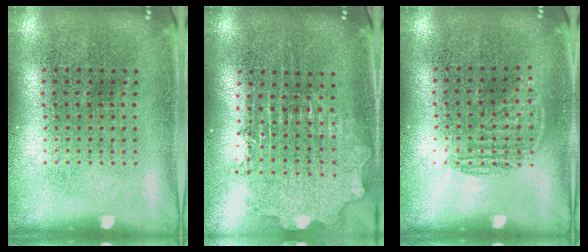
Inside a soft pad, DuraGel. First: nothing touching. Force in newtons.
{"total": 2.0, "press": 1.6, "slide": 1.2}
{"total": 0.8, "press": 0.7, "slide": 0.5}